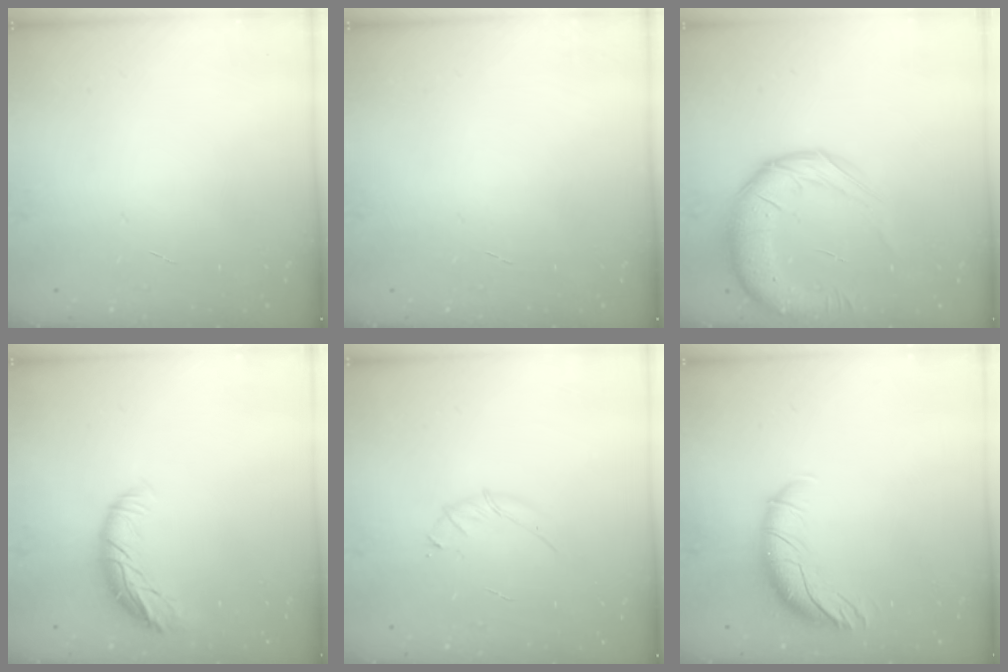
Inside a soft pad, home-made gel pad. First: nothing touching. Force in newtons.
{"total": 0.0}
{"total": 15.8, "press": 15.3, "slide": 3.9}
{"total": 10.5, "press": 10.3, "slide": 1.6}
{"total": 3.2, "press": 3.1, "slide": 0.9}
{"total": 12.1, "press": 11.8, "slide": 2.8}